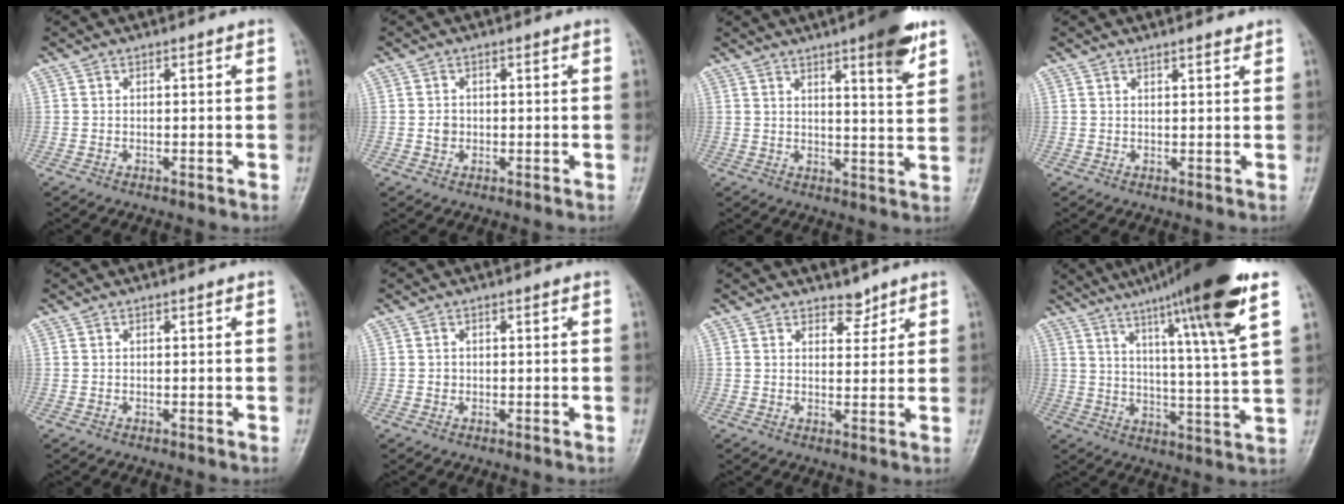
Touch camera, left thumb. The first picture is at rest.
{"total": 1.7, "force": [-0.1, 1.5, 0.8], "torque": [-0.006, 0.003, -0.001]}
{"total": 9.8, "force": [5.9, 1.6, 7.6], "torque": [-0.093, -0.032, 0.078]}
{"total": 1.7, "force": [1.5, 0.3, 0.8], "torque": [-0.010, -0.011, 0.023]}
{"total": 0.0}
{"total": 0.7, "force": [0.0, 0.7, 0.2], "torque": [0.001, 0.002, 0.000]}
{"total": 3.0, "force": [2.5, 1.5, 0.7], "torque": [0.011, -0.018, 0.036]}
{"total": 20.7, "force": [12.2, 0.8, 16.8], "torque": [-0.246, -0.038, 0.179]}